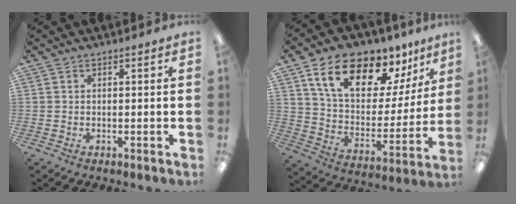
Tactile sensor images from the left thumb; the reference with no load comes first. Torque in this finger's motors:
{"motor_torque": [0.84, 0.91, 1.44, -1.33, 0.28]}